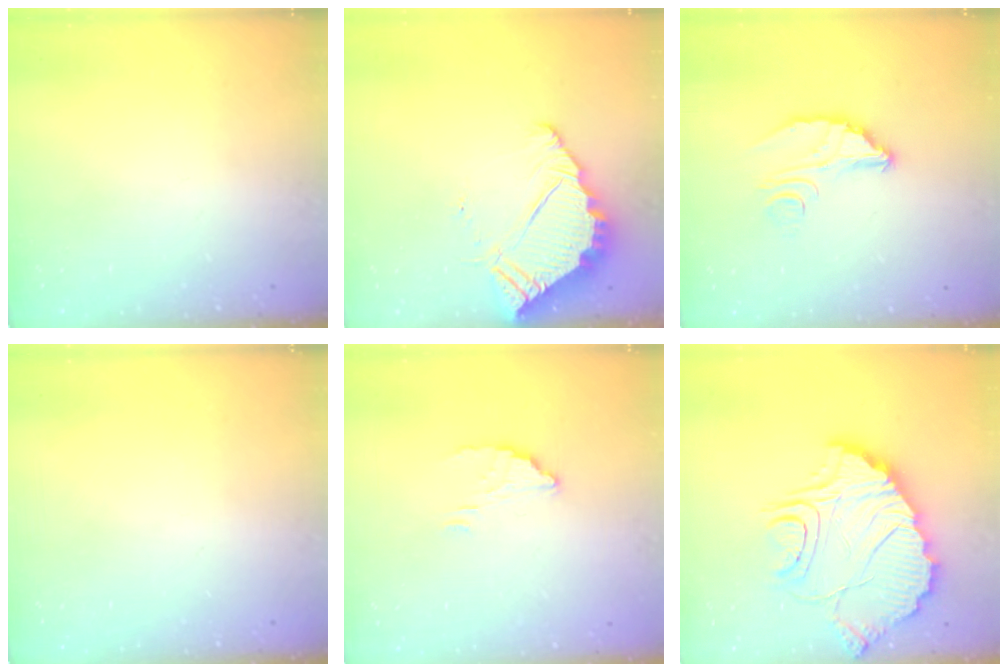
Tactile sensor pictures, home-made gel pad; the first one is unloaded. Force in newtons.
{"total": 7.1, "press": 7.1, "slide": 0.5}
{"total": 6.5, "press": 6.5, "slide": 0.4}
{"total": 0.0}
{"total": 2.9, "press": 2.9, "slide": 0.3}
{"total": 18.6, "press": 18.5, "slide": 1.6}